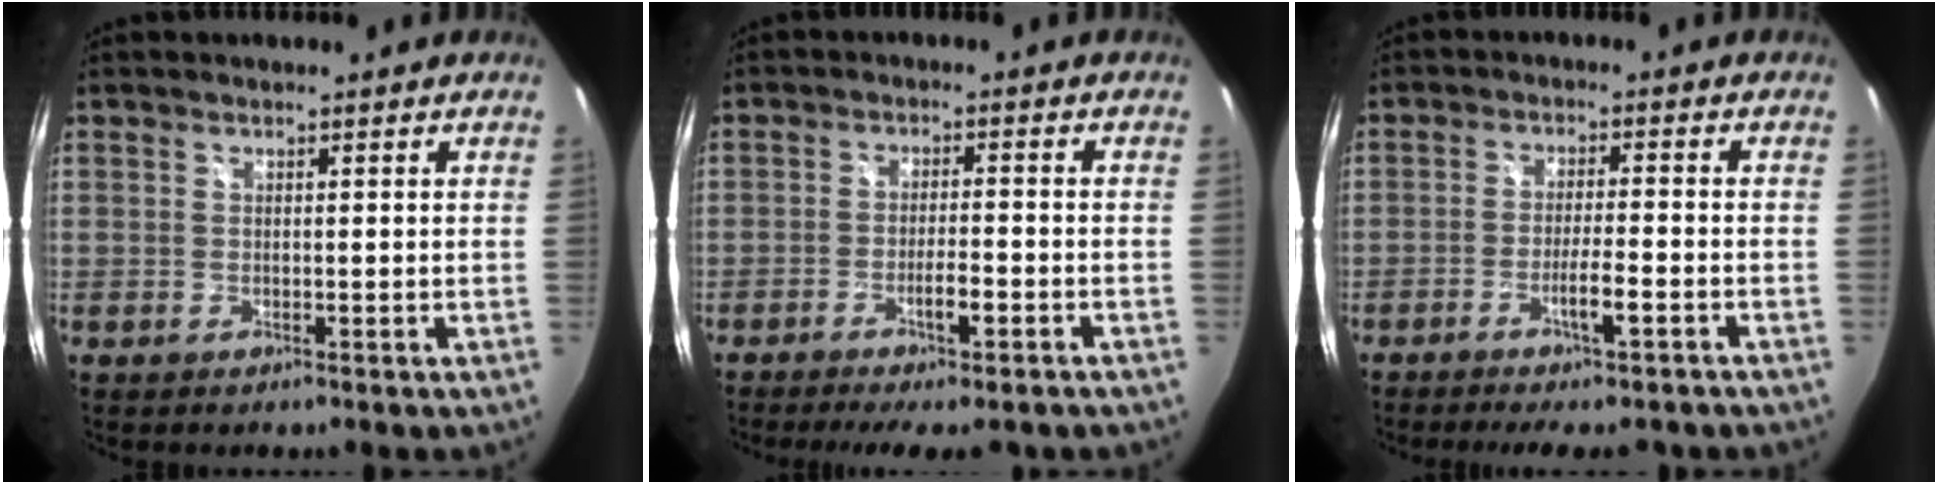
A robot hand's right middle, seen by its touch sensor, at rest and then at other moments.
{"total": 7.8, "force": [-5.5, 1.3, 5.4], "torque": [-0.110, -0.014, -0.086]}
{"total": 7.2, "force": [-5.3, 0.4, 4.9], "torque": [-0.094, -0.013, -0.086]}